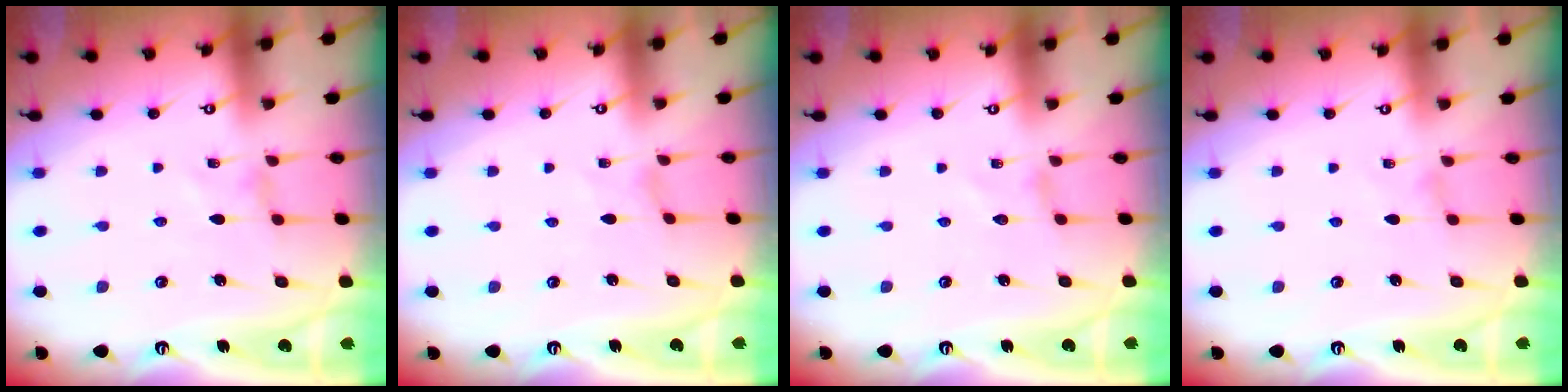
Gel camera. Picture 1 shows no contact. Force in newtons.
{"total": 0.0}
{"total": 0.0}
{"total": 0.0}